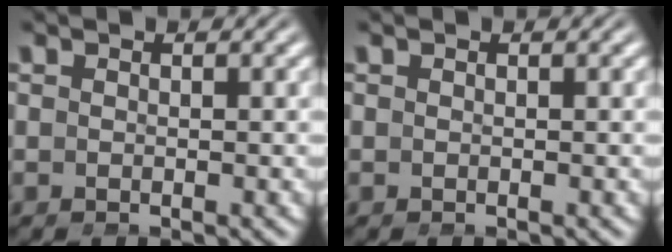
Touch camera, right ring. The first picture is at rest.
{"total": 0.0}